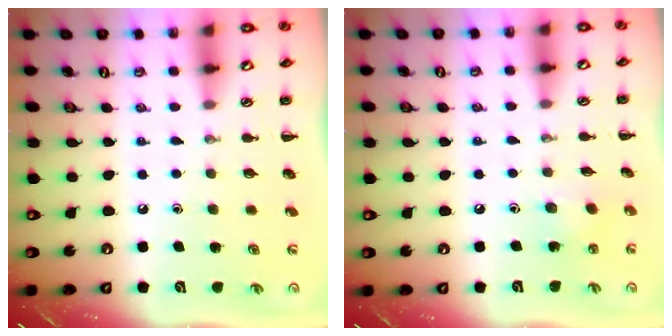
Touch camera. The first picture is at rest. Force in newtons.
{"total": 3.1, "press": 3.1, "slide": 0.5}